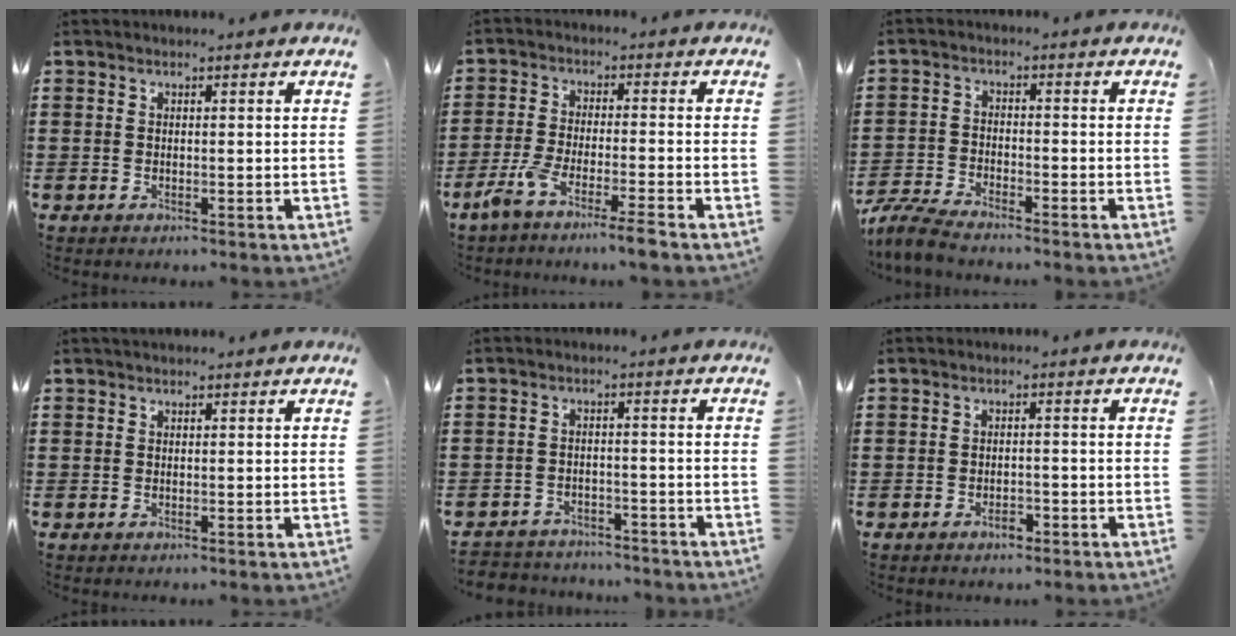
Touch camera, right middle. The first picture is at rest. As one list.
[{"total": 5.7, "force": [-4.7, -0.3, 3.3], "torque": [-0.074, -0.018, -0.090]}, {"total": 4.9, "force": [-4.7, 0.3, 1.4], "torque": [-0.051, -0.009, -0.099]}, {"total": 0.6, "force": [0.6, 0.0, 0.1], "torque": [-0.004, 0.000, 0.011]}, {"total": 3.1, "force": [-3.1, 0.5, -0.3], "torque": [-0.004, -0.002, -0.067]}, {"total": 1.8, "force": [-1.3, 0.8, 1.0], "torque": [-0.024, -0.002, -0.025]}]